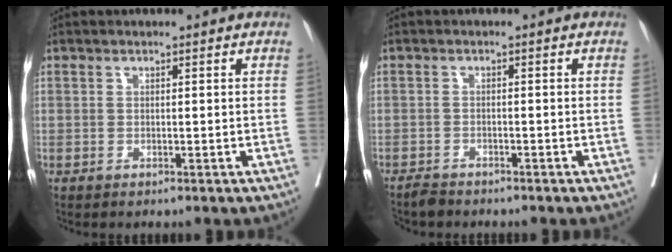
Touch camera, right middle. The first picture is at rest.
{"total": 1.9, "force": [-1.9, 0.4, -0.1], "torque": [0.001, -0.006, -0.034]}